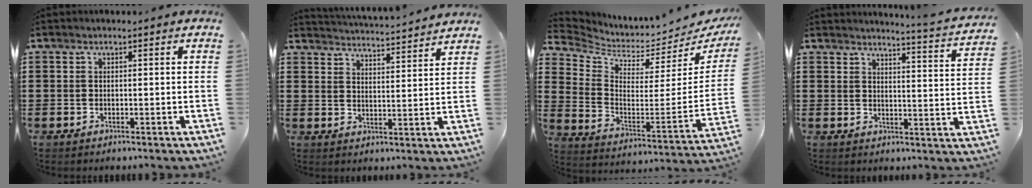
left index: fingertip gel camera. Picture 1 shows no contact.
{"total": 3.9, "force": [3.8, -0.9, 0.2], "torque": [-0.020, -0.035, 0.063]}
{"total": 2.7, "force": [2.6, 0.4, 0.8], "torque": [-0.038, -0.052, 0.038]}
{"total": 3.6, "force": [3.3, -1.0, 0.8], "torque": [-0.023, -0.037, 0.052]}